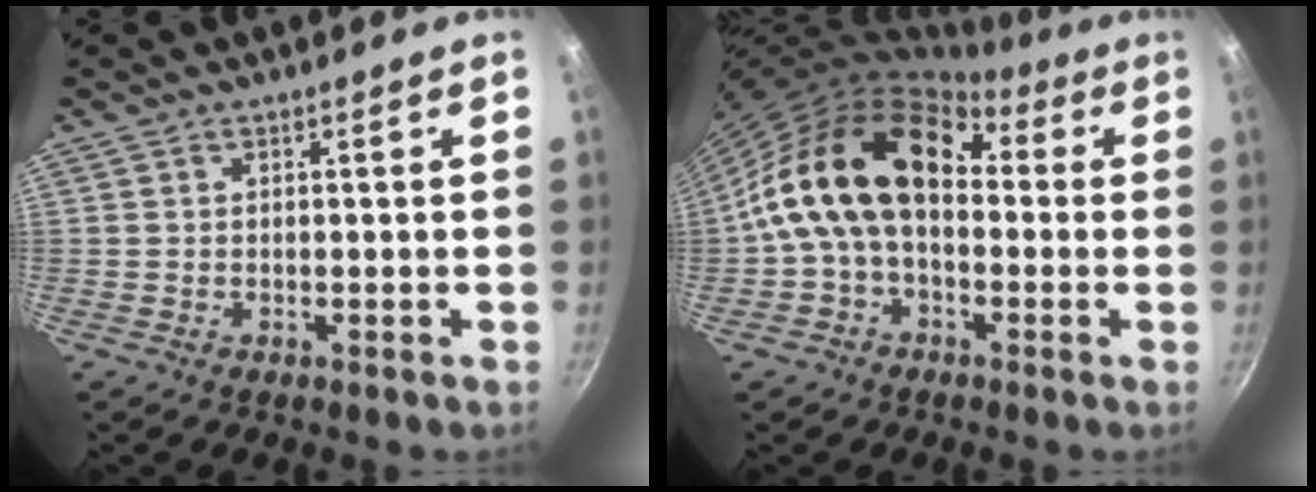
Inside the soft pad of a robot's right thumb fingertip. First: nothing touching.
{"total": 17.8, "force": [0.9, 11.8, 13.3], "torque": [-0.209, 0.043, -0.005]}